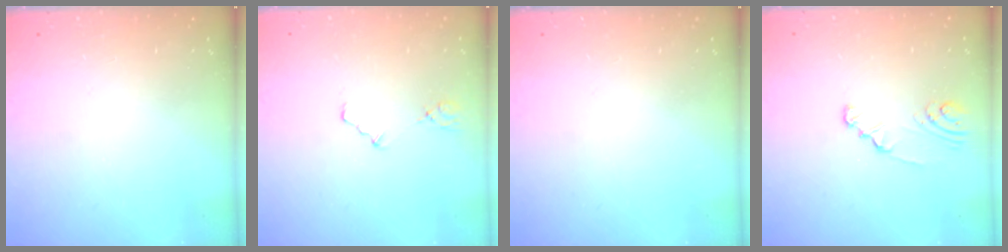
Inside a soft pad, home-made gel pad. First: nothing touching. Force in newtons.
{"total": 2.9, "press": 2.9, "slide": 0.3}
{"total": 0.0}
{"total": 2.8, "press": 2.8, "slide": 0.3}